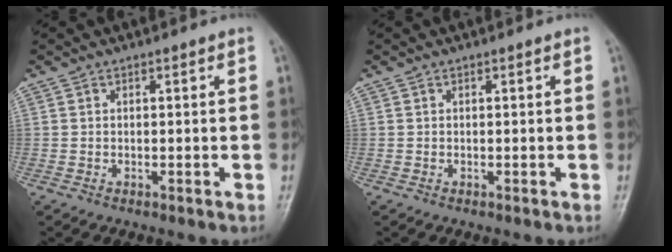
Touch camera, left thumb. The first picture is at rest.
{"total": 0.0}